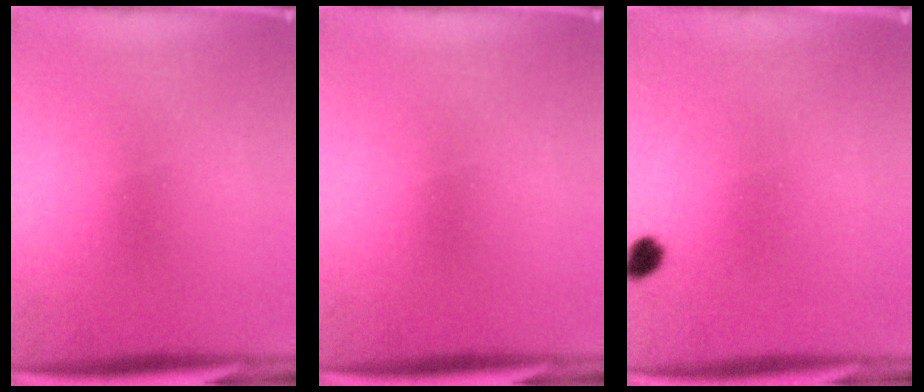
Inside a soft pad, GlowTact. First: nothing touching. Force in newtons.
{"total": 0.0}
{"total": 1.9}